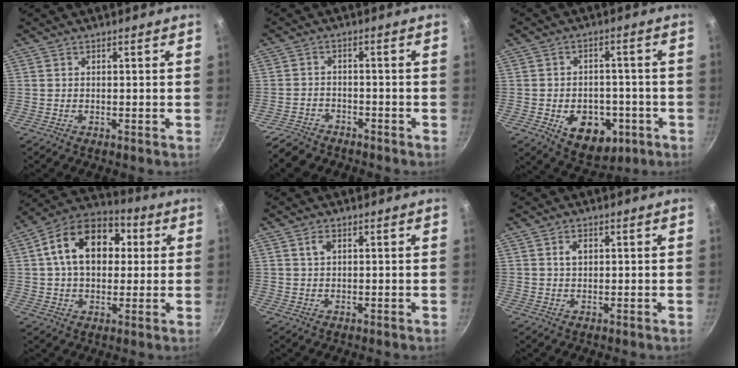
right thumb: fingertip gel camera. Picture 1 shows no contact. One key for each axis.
{"total": 5.3, "fx": -4.6, "fy": 2.5, "fz": 1.1, "tx": -0.027, "ty": 0.037, "tz": -0.083}
{"total": 12.0, "fx": -4.0, "fy": 8.4, "fz": 7.6, "tx": -0.068, "ty": 0.011, "tz": -0.043}
{"total": 17.3, "fx": 3.4, "fy": 11.9, "fz": 12.1, "tx": -0.168, "ty": 0.024, "tz": 0.037}
{"total": 1.9, "fx": 0.8, "fy": 1.2, "fz": 1.3, "tx": -0.019, "ty": 0.002, "tz": 0.014}
{"total": 2.3, "fx": 0.7, "fy": 1.6, "fz": 1.6, "tx": -0.020, "ty": 0.000, "tz": 0.012}